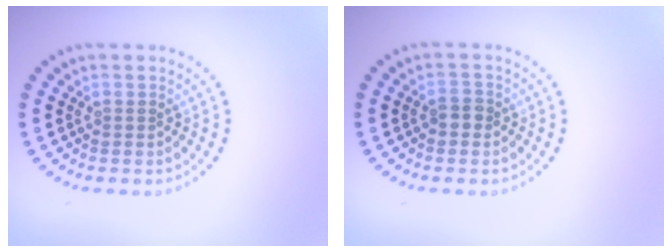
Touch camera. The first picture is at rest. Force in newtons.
{"total": 1.4, "press": 1.3, "slide": 0.4}